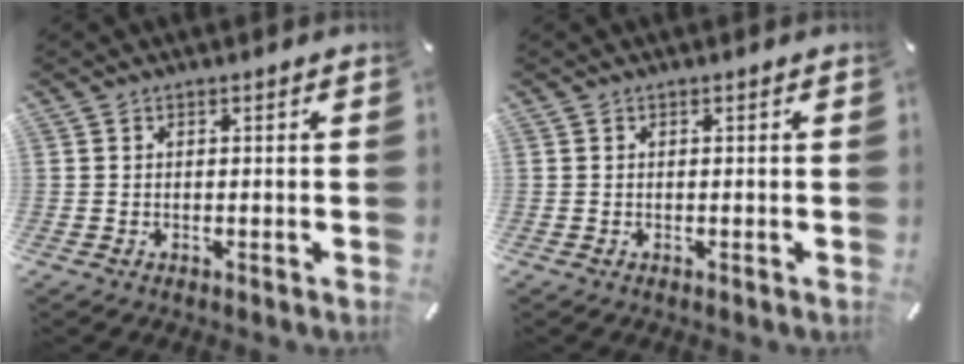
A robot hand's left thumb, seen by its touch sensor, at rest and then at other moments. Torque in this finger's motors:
{"motor_torque": [0.00, -0.01, 0.00, 0.00, 0.00]}